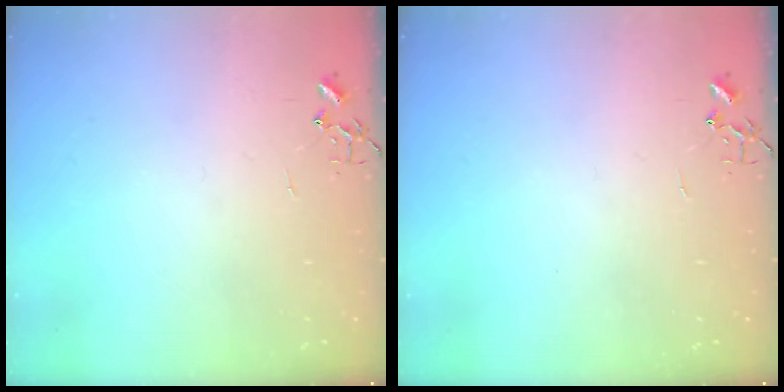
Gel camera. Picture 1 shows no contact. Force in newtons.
{"total": 0.0}